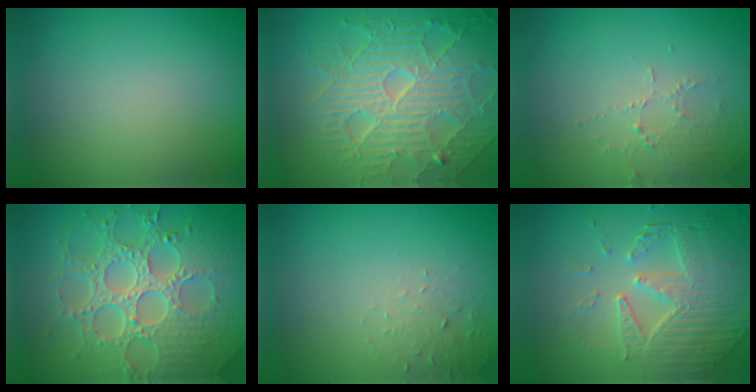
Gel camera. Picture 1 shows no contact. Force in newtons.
{"total": 10.2, "press": 6.5, "slide": 7.8}
{"total": 1.9, "press": 1.8, "slide": 0.4}
{"total": 8.3, "press": 6.1, "slide": 5.6}
{"total": 1.6, "press": 1.6, "slide": 0.4}
{"total": 6.7, "press": 5.1, "slide": 4.3}